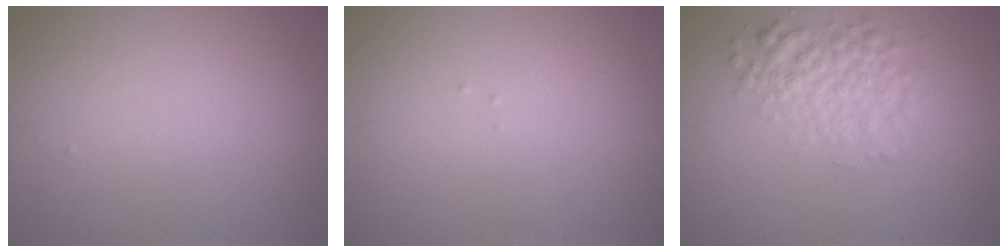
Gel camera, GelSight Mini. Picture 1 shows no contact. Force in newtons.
{"total": 0.0}
{"total": 3.6, "press": 3.6, "slide": 0.1}